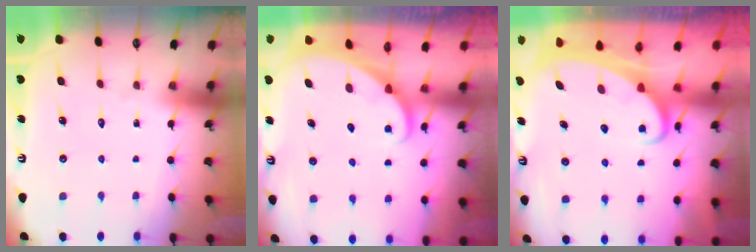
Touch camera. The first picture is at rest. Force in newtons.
{"total": 1.3, "press": 1.3, "slide": 0.0}
{"total": 4.2, "press": 4.2, "slide": 0.3}